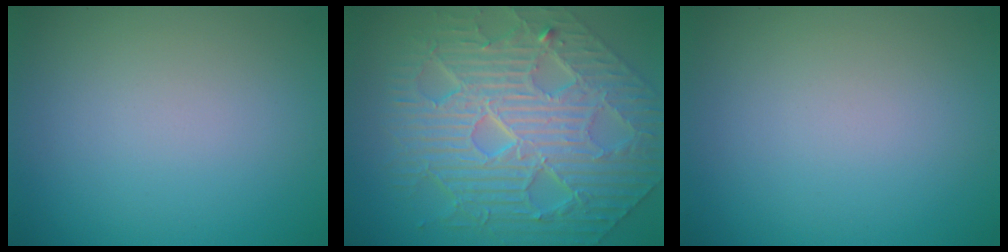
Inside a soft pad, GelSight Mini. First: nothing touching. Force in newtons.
{"total": 10.8, "press": 7.4, "slide": 7.9}
{"total": 0.0}